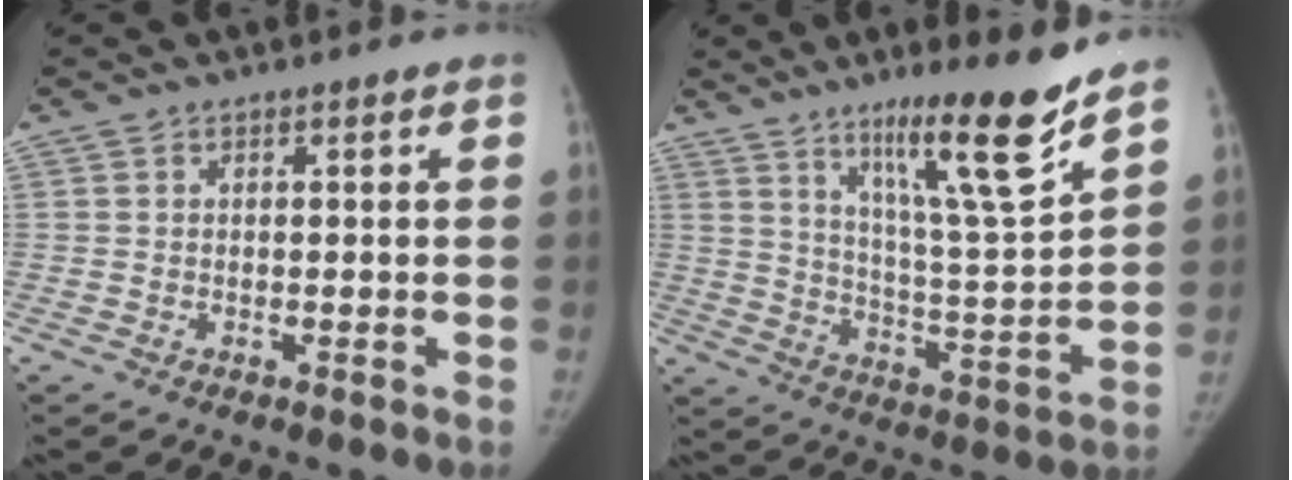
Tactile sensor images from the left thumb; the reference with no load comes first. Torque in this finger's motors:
{"motor_torque": [1.71, -0.18, 1.56, -1.23, 0.32]}